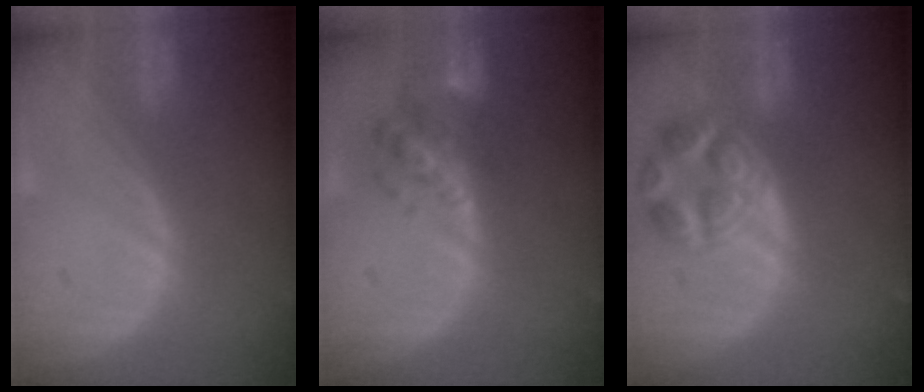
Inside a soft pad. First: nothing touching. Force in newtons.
{"total": 6.1, "press": 5.9, "slide": 1.7}
{"total": 7.7, "press": 6.8, "slide": 3.5}